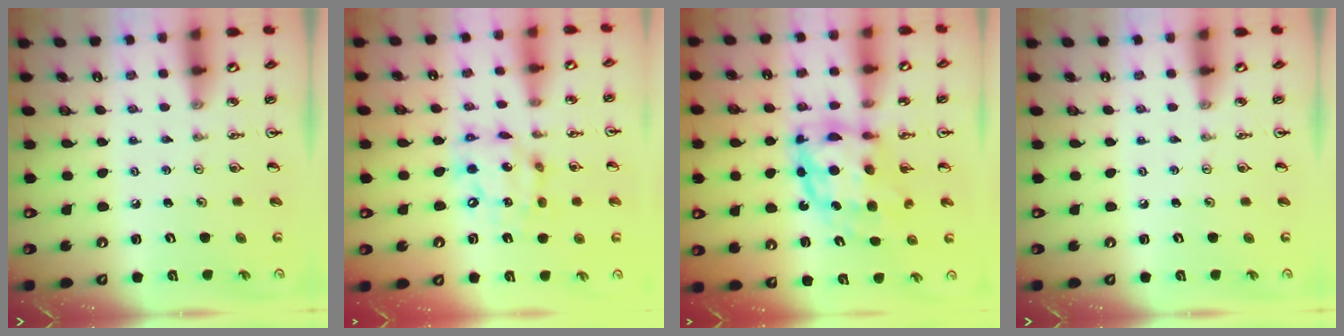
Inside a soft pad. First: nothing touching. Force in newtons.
{"total": 13.6, "press": 13.5, "slide": 1.8}
{"total": 10.3, "press": 10.3, "slide": 0.9}
{"total": 0.0}